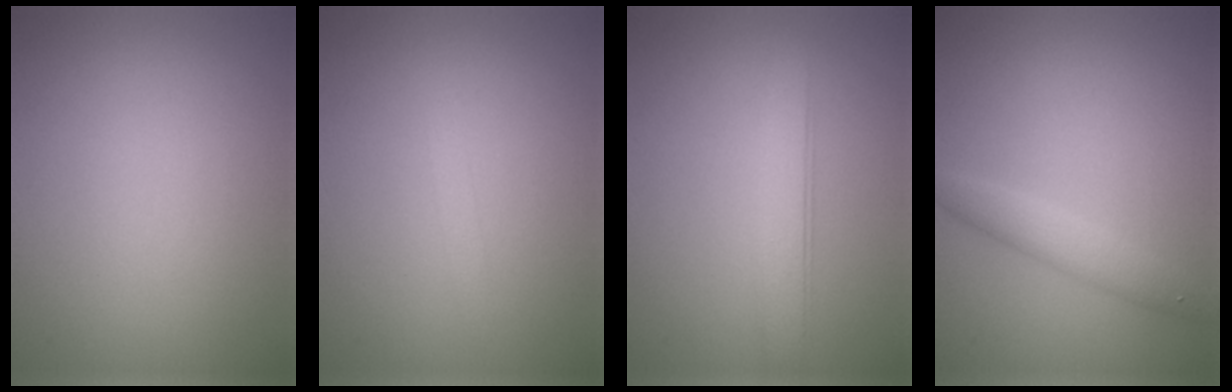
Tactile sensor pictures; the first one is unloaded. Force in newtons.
{"total": 0.8, "press": 0.8, "slide": 0.0}
{"total": 2.9, "press": 2.9, "slide": 0.1}
{"total": 2.5, "press": 2.5, "slide": 0.2}